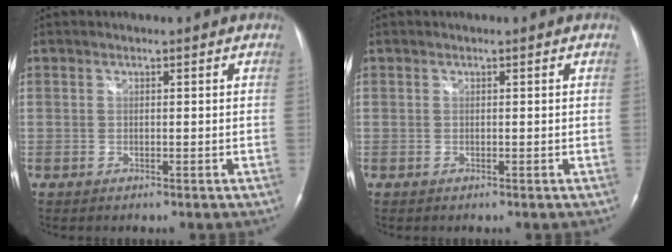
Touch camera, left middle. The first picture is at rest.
{"total": 0.0}